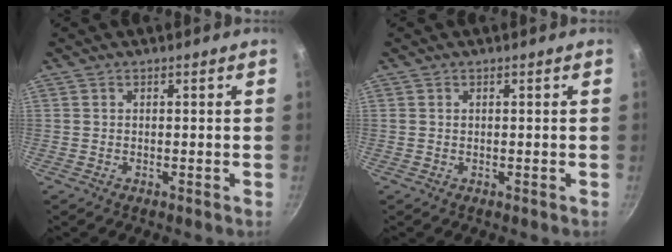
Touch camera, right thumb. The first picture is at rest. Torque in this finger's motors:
{"motor_torque": [0.23, -0.01, 0.31, 0.08, 0.02]}